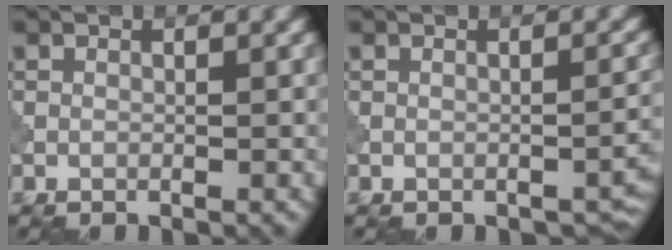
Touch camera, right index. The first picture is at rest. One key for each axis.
{"total": 1.9, "fx": -1.3, "fy": 0.7, "fz": 1.1, "tx": -0.010, "ty": -0.001, "tz": -0.015}